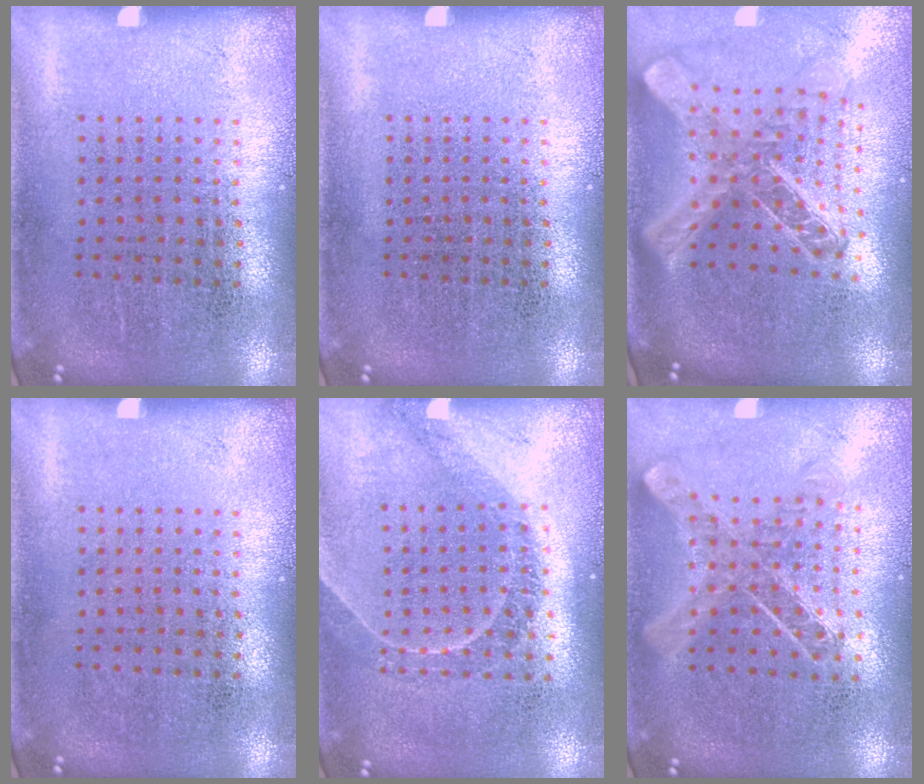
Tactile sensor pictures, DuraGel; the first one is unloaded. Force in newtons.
{"total": 0.0}
{"total": 2.6, "press": 1.9, "slide": 1.8}
{"total": 0.0}
{"total": 1.2, "press": 1.1, "slide": 0.5}
{"total": 1.0, "press": 1.0, "slide": 0.1}